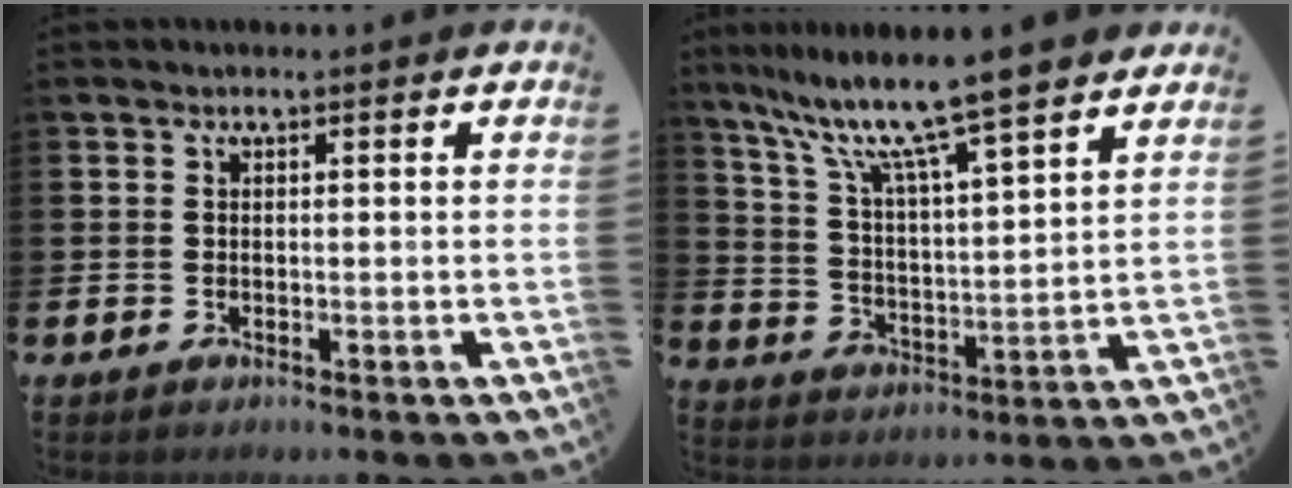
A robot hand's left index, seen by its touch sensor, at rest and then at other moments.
{"total": 11.5, "force": [9.8, 1.0, 5.9], "torque": [-0.135, -0.065, 0.160]}